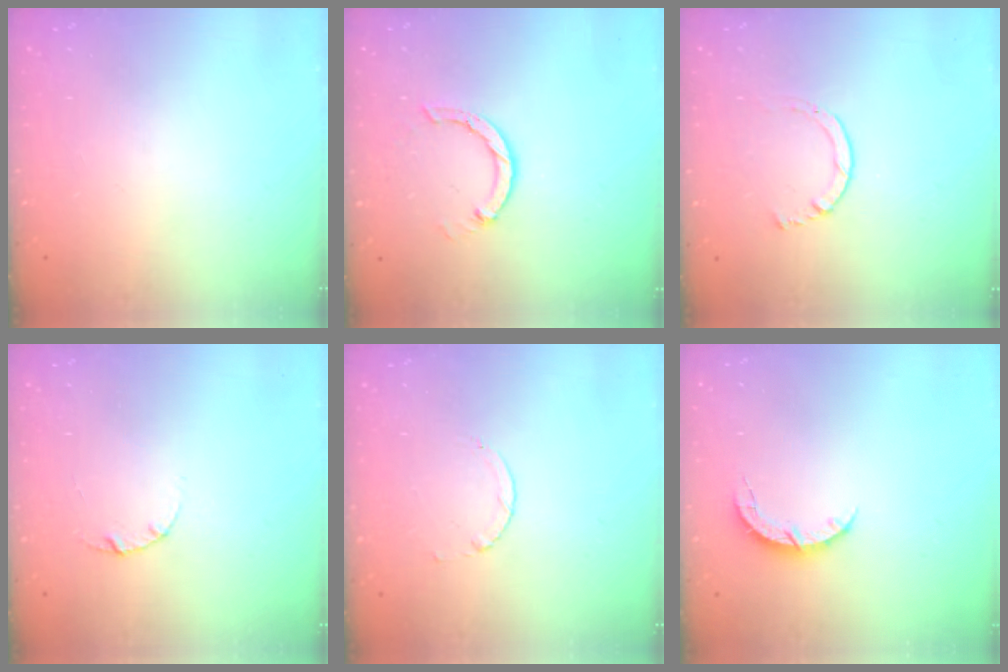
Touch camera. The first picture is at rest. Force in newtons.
{"total": 4.4, "press": 4.3, "slide": 0.5}
{"total": 2.0, "press": 1.9, "slide": 0.3}
{"total": 3.0, "press": 3.0, "slide": 0.4}
{"total": 2.3, "press": 2.3, "slide": 0.3}
{"total": 4.4, "press": 4.4, "slide": 0.5}